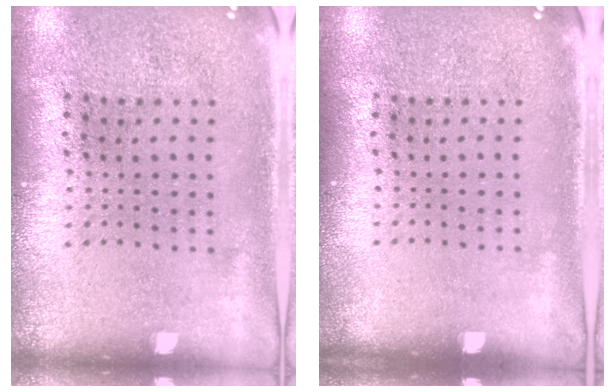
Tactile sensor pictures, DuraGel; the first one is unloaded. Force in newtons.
{"total": 0.0}